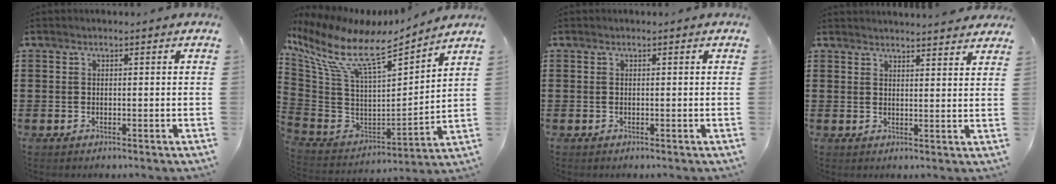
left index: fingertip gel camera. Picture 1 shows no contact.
{"total": 11.3, "force": [7.7, 3.0, 7.7], "torque": [-0.184, -0.059, 0.130]}
{"total": 0.0}
{"total": 2.7, "force": [2.6, -0.5, 0.1], "torque": [-0.010, -0.014, 0.050]}